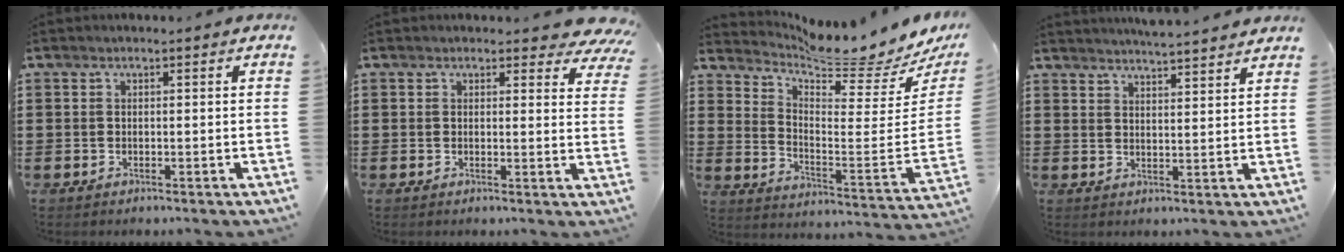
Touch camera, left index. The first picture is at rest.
{"total": 3.2, "force": [2.8, 0.9, 1.3], "torque": [-0.019, -0.013, 0.048]}
{"total": 7.8, "force": [7.7, -0.1, 1.6], "torque": [-0.054, -0.073, 0.128]}
{"total": 4.0, "force": [4.0, -0.5, 0.4], "torque": [-0.019, -0.018, 0.072]}